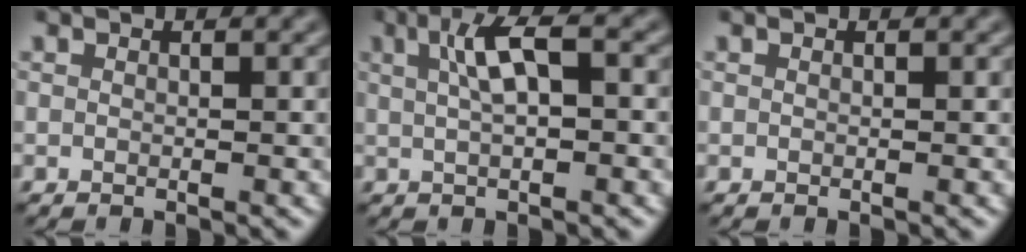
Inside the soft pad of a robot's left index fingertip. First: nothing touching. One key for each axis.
{"total": 4.3, "fx": 1.1, "fy": 1.2, "fz": 4.0, "tx": -0.077, "ty": 0.007, "tz": 0.017}
{"total": 0.0}